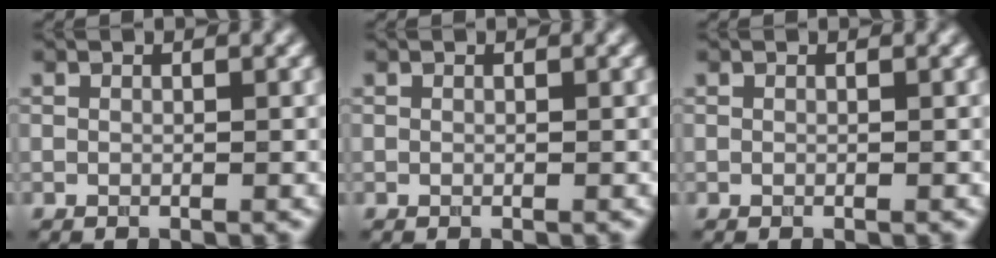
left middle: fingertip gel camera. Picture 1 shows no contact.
{"total": 0.0}
{"total": 0.0}